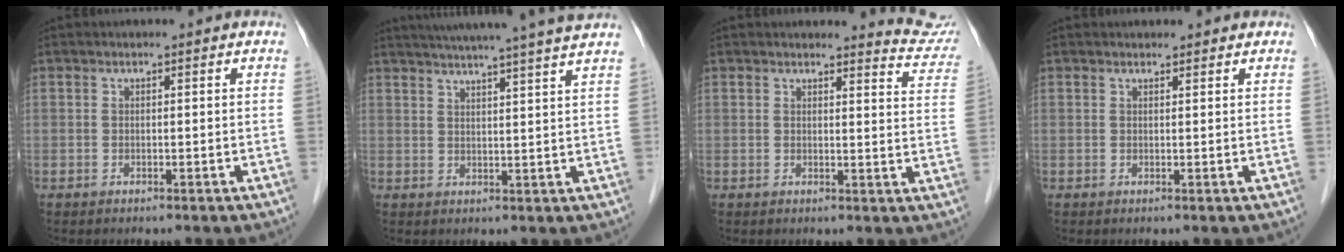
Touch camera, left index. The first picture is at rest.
{"total": 16.5, "force": [14.6, -1.4, 7.5], "torque": [-0.125, -0.006, 0.187]}
{"total": 6.9, "force": [6.9, 0.4, 0.0], "torque": [0.011, -0.052, 0.052]}
{"total": 1.8, "force": [1.6, 0.7, 0.3], "torque": [-0.006, 0.012, 0.020]}